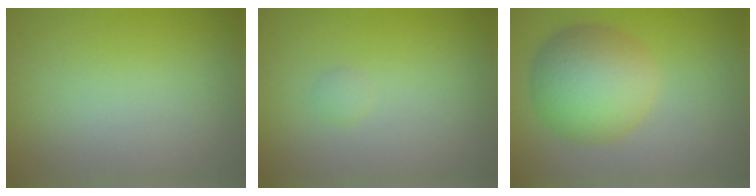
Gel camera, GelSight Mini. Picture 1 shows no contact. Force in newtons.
{"total": 0.5, "press": 0.5, "slide": 0.0}
{"total": 7.1, "press": 7.1, "slide": 0.1}